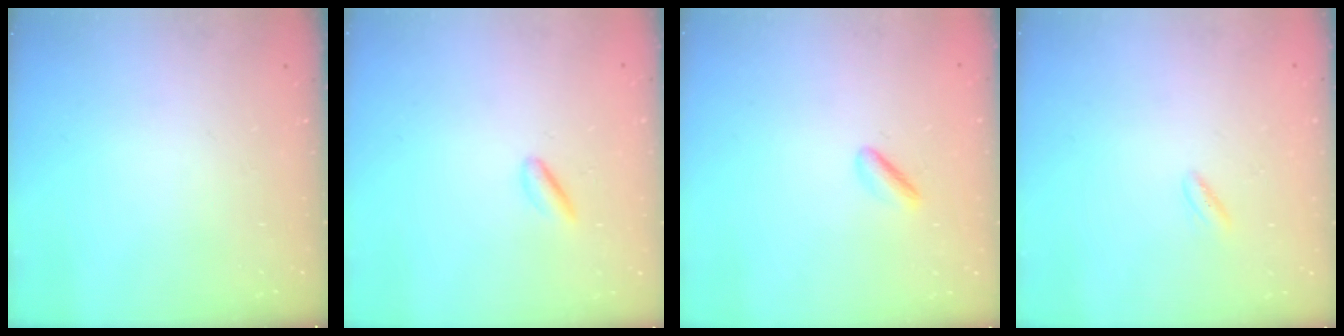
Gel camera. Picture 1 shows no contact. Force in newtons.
{"total": 2.1, "press": 2.0, "slide": 0.7}
{"total": 2.3, "press": 2.0, "slide": 1.1}
{"total": 2.0, "press": 1.9, "slide": 0.8}